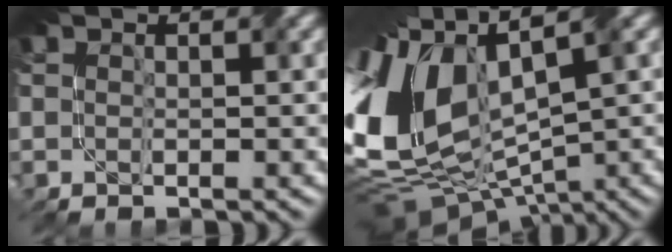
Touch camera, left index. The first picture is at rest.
{"total": 13.2, "force": [0.6, 7.7, 10.7], "torque": [-0.245, 0.016, 0.017]}